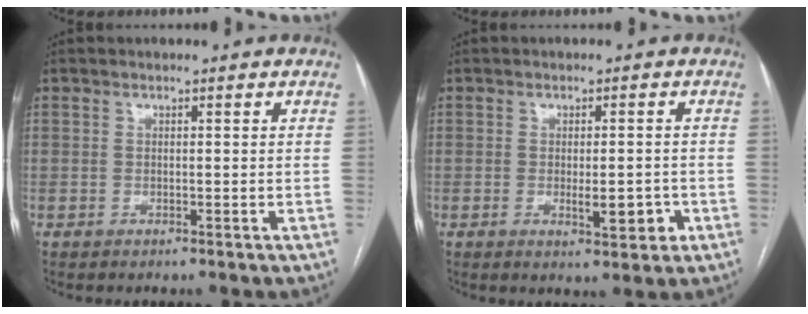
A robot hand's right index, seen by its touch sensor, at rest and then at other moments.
{"total": 4.5, "force": [-1.4, 1.3, 4.1], "torque": [-0.061, -0.004, -0.012]}